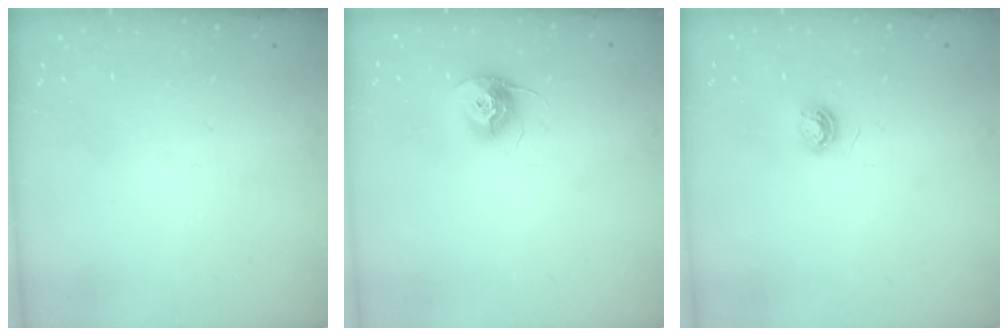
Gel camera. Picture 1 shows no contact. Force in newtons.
{"total": 10.6, "press": 10.6, "slide": 0.7}
{"total": 5.2, "press": 5.1, "slide": 0.6}